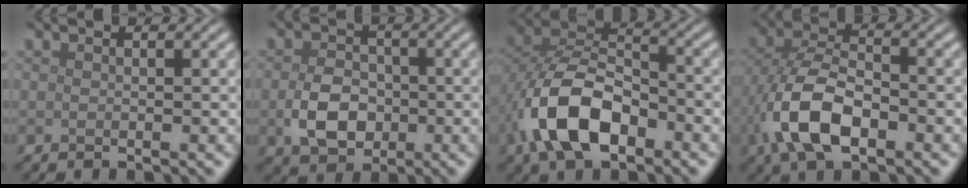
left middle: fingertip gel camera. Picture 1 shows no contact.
{"total": 4.4, "force": [-0.9, 3.3, 2.8], "torque": [-0.057, -0.005, -0.019]}
{"total": 8.8, "force": [-3.6, 4.9, 6.3], "torque": [-0.134, 0.004, -0.073]}
{"total": 8.0, "force": [-2.9, 4.1, 6.2], "torque": [-0.135, 0.000, -0.065]}